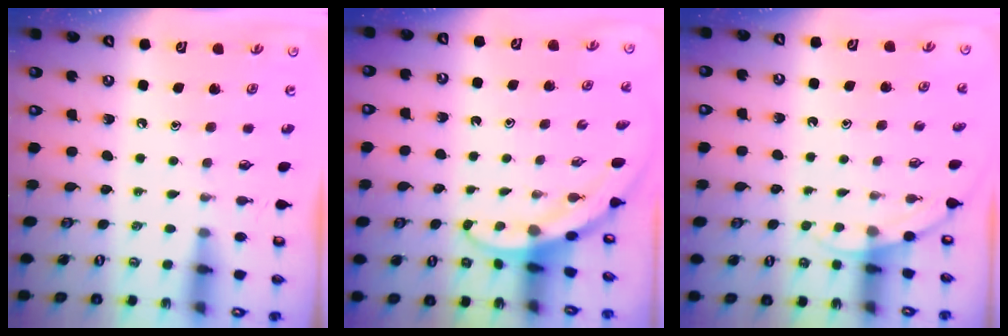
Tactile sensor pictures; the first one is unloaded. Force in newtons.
{"total": 3.0, "press": 3.0, "slide": 0.1}
{"total": 4.0, "press": 4.0, "slide": 0.3}